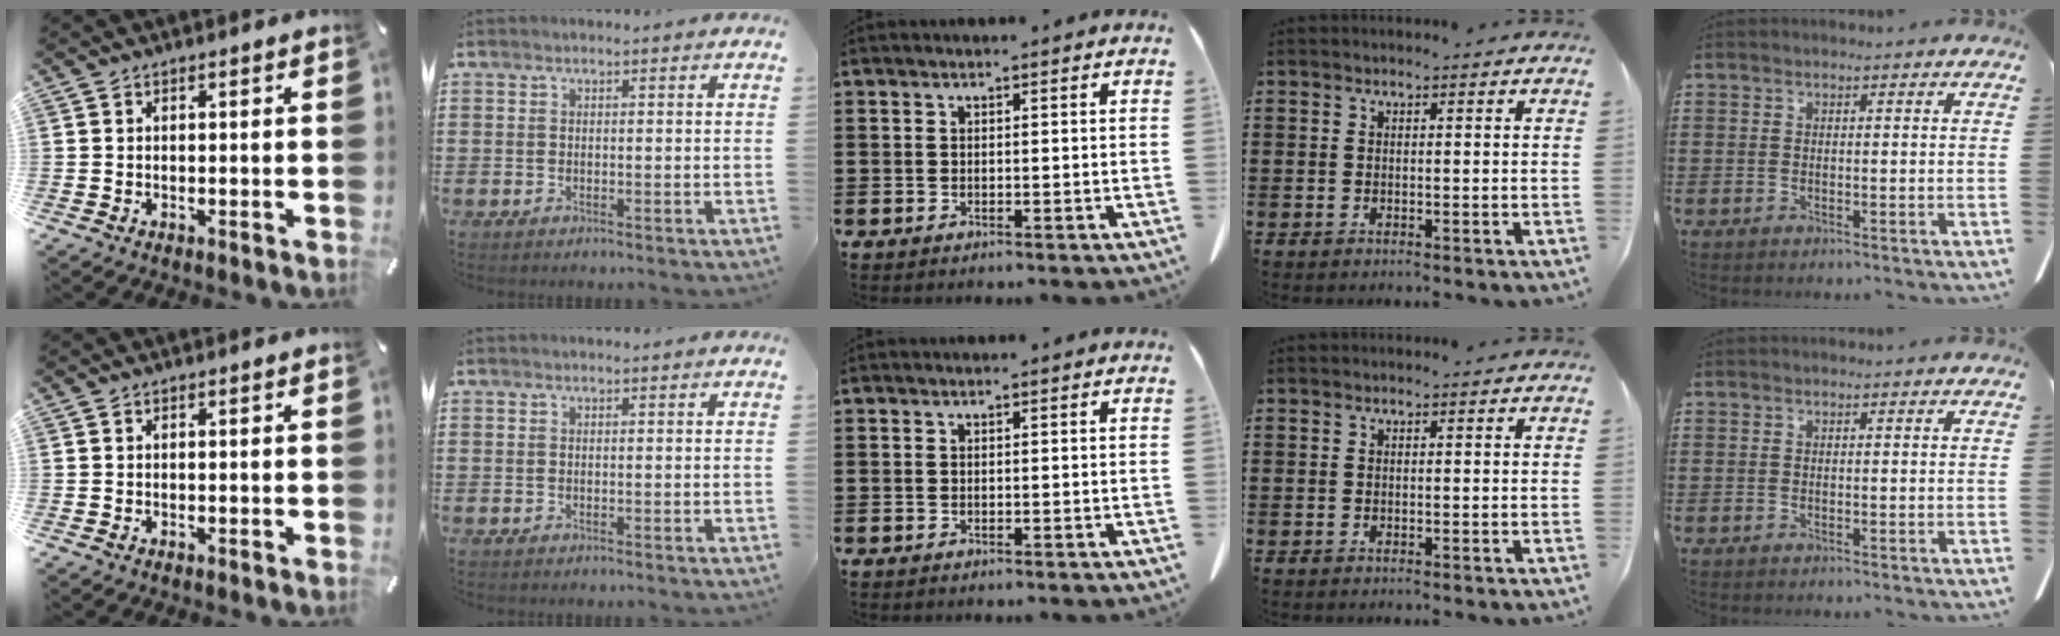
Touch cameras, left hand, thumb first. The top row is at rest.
{}